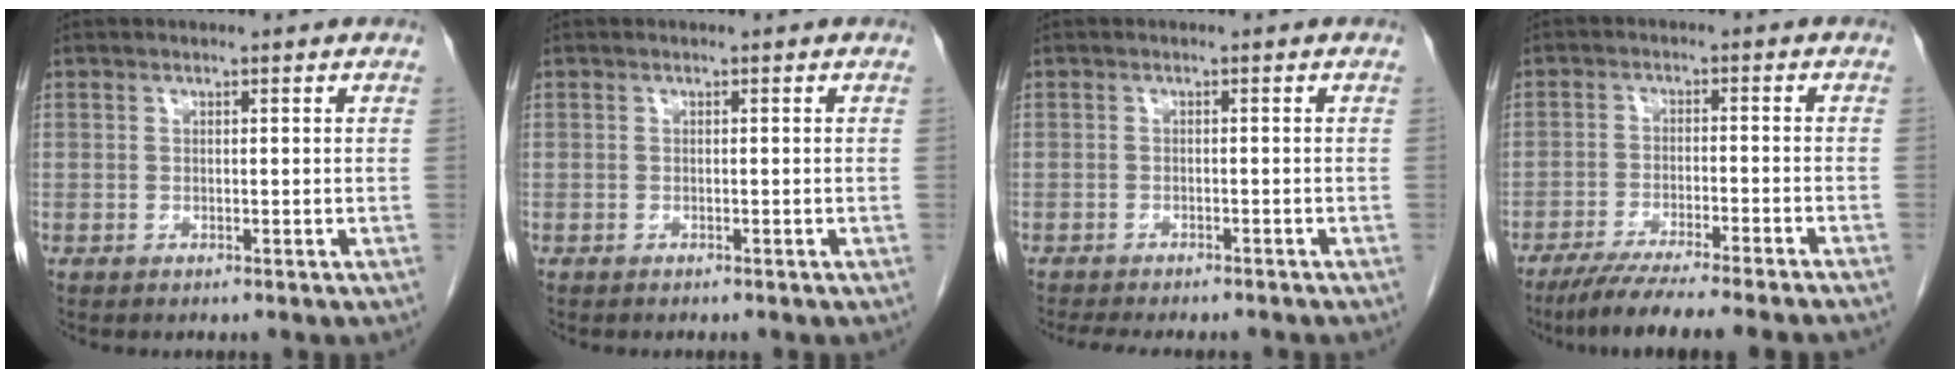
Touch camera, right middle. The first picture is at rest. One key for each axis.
{"total": 0.6, "fx": -0.6, "fy": 0.1, "fz": 0.3, "tx": -0.009, "ty": -0.001, "tz": -0.007}
{"total": 9.2, "fx": -8.1, "fy": 1.9, "fz": 4.0, "tx": -0.054, "ty": -0.010, "tz": -0.105}
{"total": 12.3, "fx": -10.5, "fy": -0.6, "fz": 6.5, "tx": -0.076, "ty": -0.030, "tz": -0.159}